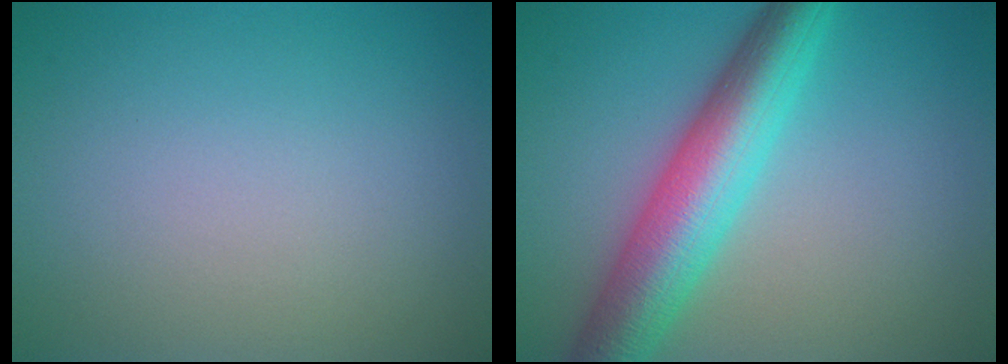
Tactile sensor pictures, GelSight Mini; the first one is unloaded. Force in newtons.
{"total": 8.0, "press": 8.0, "slide": 0.0}